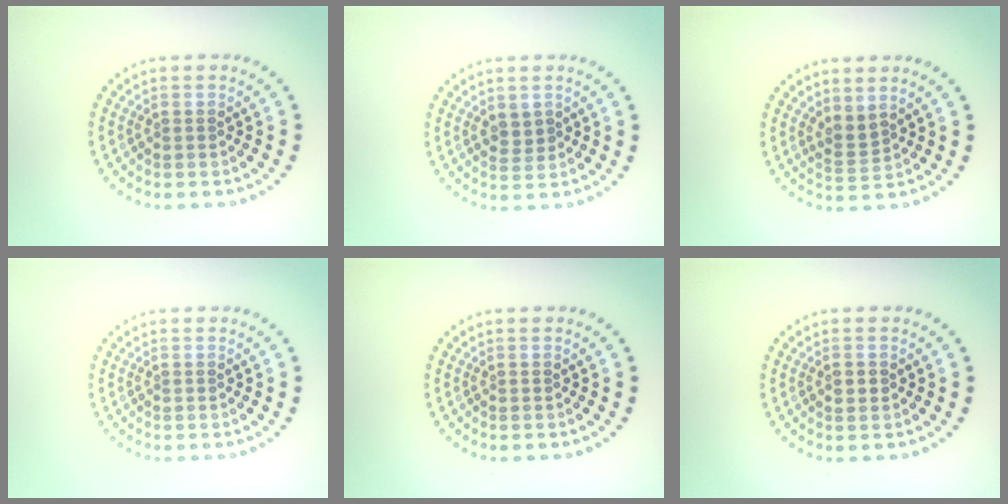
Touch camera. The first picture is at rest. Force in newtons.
{"total": 1.1, "press": 1.0, "slide": 0.5}
{"total": 1.8, "press": 1.3, "slide": 1.1}
{"total": 0.0}
{"total": 0.0}
{"total": 1.0, "press": 1.0, "slide": 0.1}